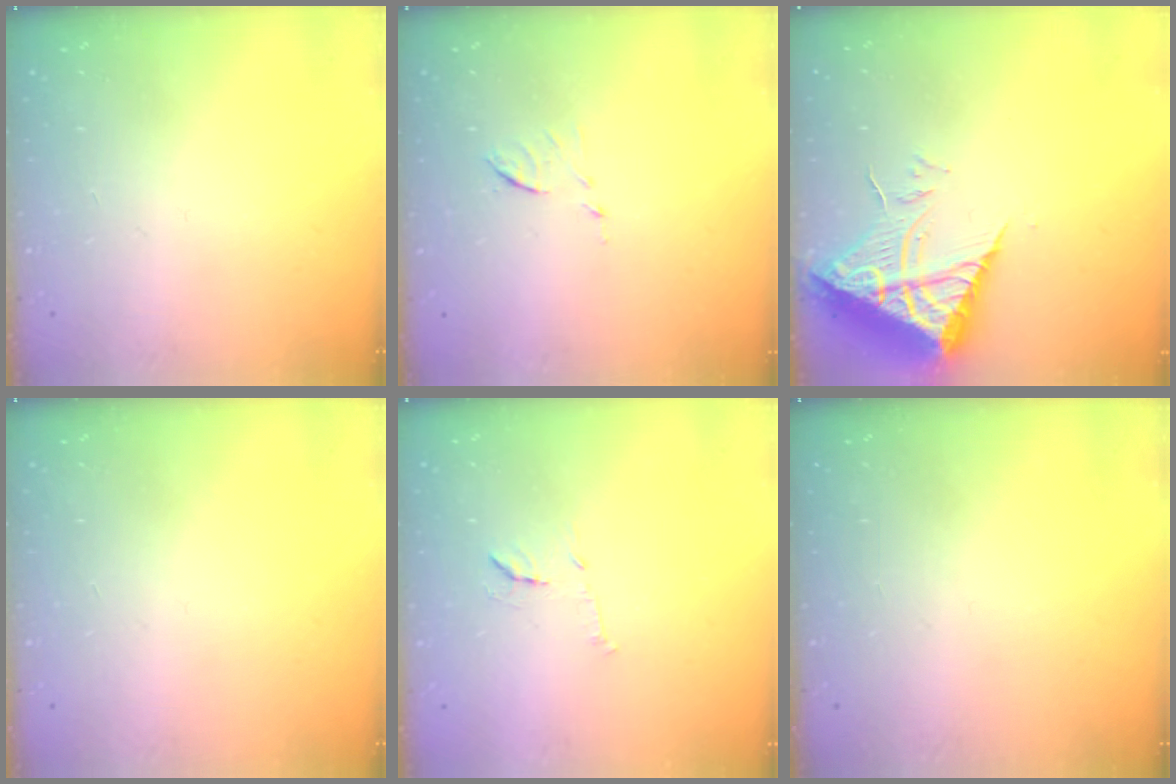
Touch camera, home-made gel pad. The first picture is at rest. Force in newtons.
{"total": 6.2, "press": 6.2, "slide": 0.2}
{"total": 9.7, "press": 9.6, "slide": 0.8}
{"total": 0.0}
{"total": 9.1, "press": 9.1, "slide": 0.4}
{"total": 0.0}